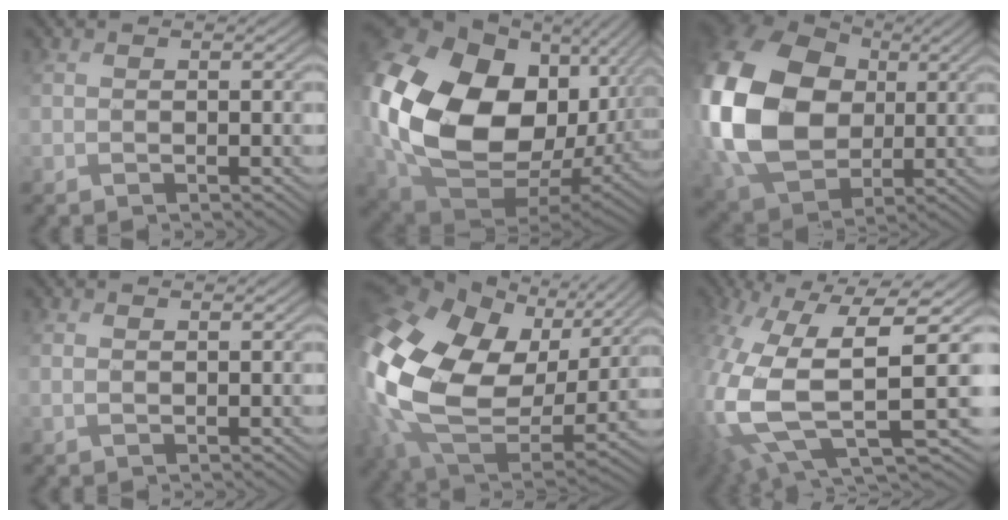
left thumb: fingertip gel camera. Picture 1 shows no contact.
{"total": 22.2, "force": [1.2, 16.3, 15.1], "torque": [-0.406, -0.037, 0.062]}
{"total": 20.3, "force": [2.0, 15.5, 13.0], "torque": [-0.364, -0.012, 0.054]}
{"total": 0.9, "force": [0.7, 0.4, 0.5], "torque": [-0.013, -0.002, 0.016]}
{"total": 22.0, "force": [4.0, 16.0, 14.6], "torque": [-0.382, -0.044, 0.114]}
{"total": 15.8, "force": [-3.2, 7.8, 13.3], "torque": [-0.339, -0.038, -0.041]}